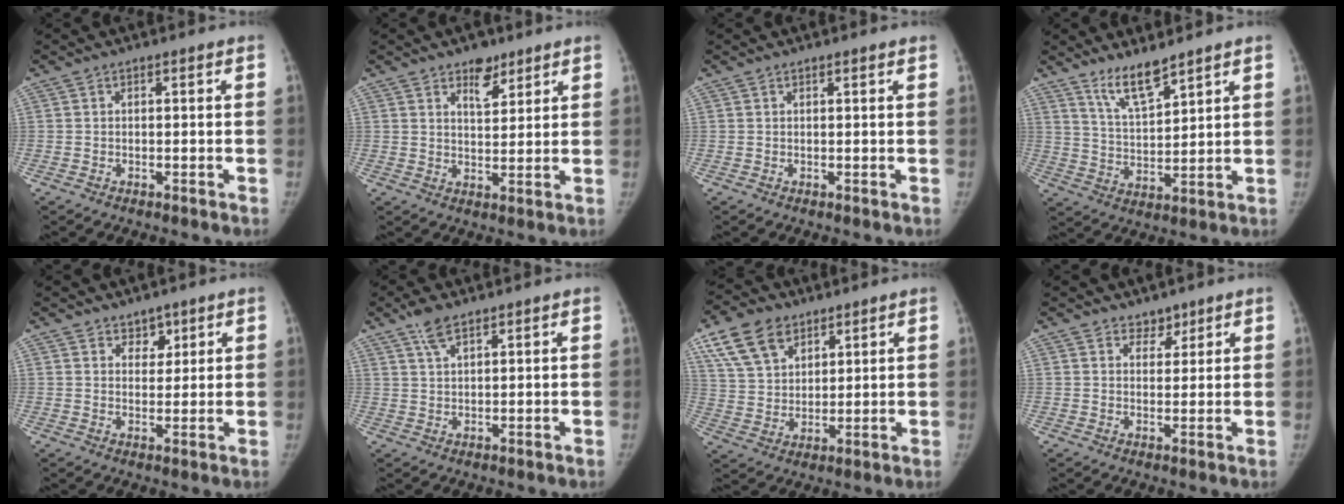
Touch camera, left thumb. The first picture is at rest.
{"total": 5.3, "force": [3.6, 2.7, 2.7], "torque": [-0.019, -0.025, 0.058]}
{"total": 0.6, "force": [0.5, 0.1, 0.3], "torque": [-0.006, -0.002, 0.006]}
{"total": 7.6, "force": [6.1, 1.5, 4.4], "torque": [-0.074, -0.049, 0.123]}
{"total": 3.2, "force": [2.2, 2.2, 0.8], "torque": [0.014, -0.015, 0.034]}
{"total": 4.0, "force": [2.9, 1.3, 2.5], "torque": [-0.050, -0.004, 0.060]}
{"total": 12.0, "force": [6.9, 7.7, 6.0], "torque": [-0.092, -0.019, 0.136]}
{"total": 2.7, "force": [2.2, 1.6, 0.3], "torque": [0.017, -0.014, 0.030]}